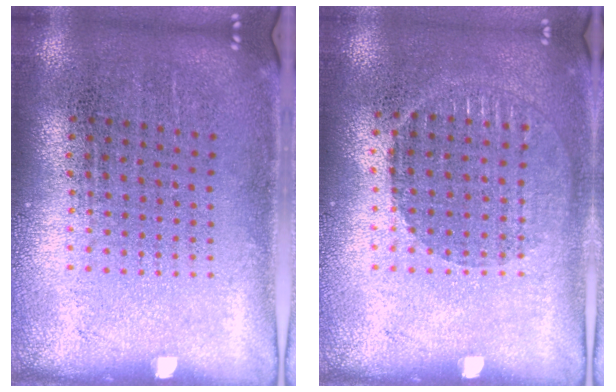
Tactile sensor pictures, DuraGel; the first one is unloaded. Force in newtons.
{"total": 0.9, "press": 0.9, "slide": 0.2}